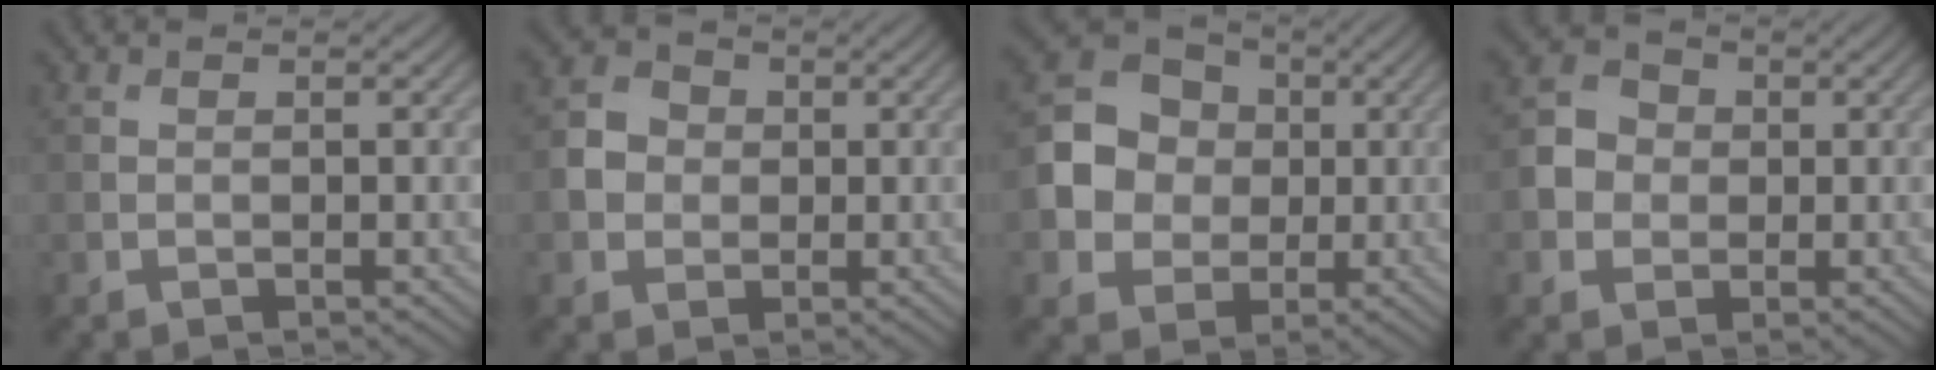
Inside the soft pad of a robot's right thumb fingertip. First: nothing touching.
{"total": 3.5, "force": [-0.1, 3.2, 1.4], "torque": [-0.036, 0.005, -0.007]}
{"total": 9.1, "force": [0.0, 8.1, 4.2], "torque": [-0.104, 0.013, -0.008]}
{"total": 3.8, "force": [-0.2, 3.5, 1.6], "torque": [-0.035, 0.007, -0.010]}